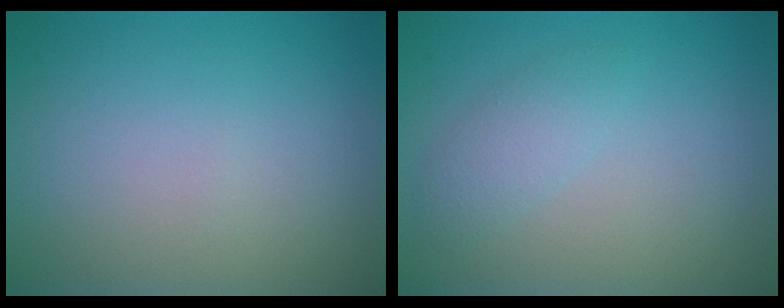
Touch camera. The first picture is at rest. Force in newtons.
{"total": 1.6, "press": 1.6, "slide": 0.0}